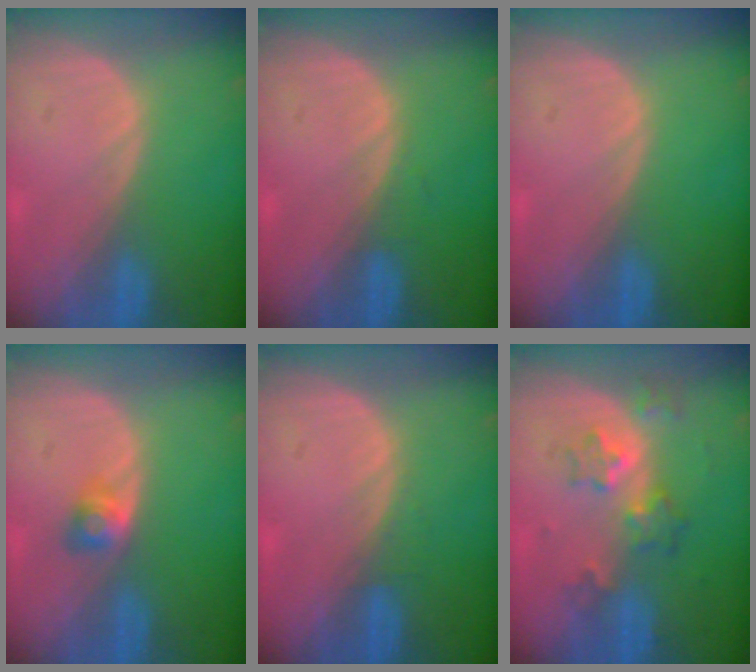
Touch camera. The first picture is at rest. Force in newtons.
{"total": 0.6, "press": 0.6, "slide": 0.2}
{"total": 0.0}
{"total": 2.7, "press": 2.4, "slide": 1.1}
{"total": 1.0, "press": 0.9, "slide": 0.3}
{"total": 6.2, "press": 5.5, "slide": 3.0}